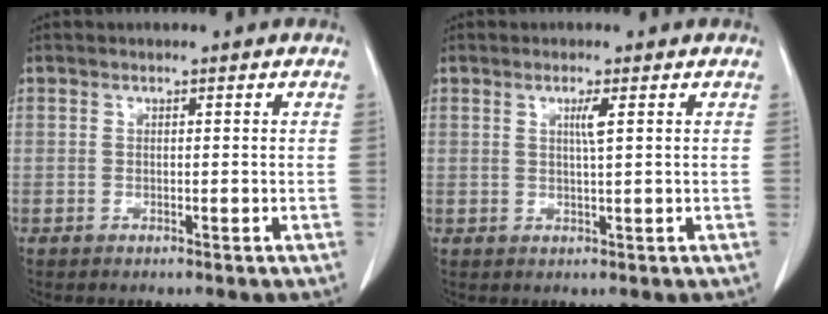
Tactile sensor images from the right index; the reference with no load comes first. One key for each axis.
{"total": 2.1, "fx": 0.7, "fy": -0.2, "fz": 1.9, "tx": -0.037, "ty": -0.003, "tz": 0.013}